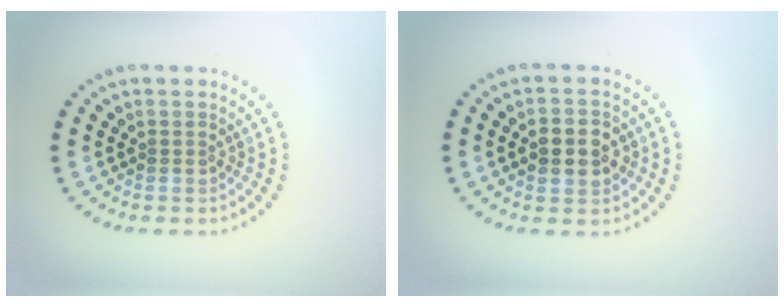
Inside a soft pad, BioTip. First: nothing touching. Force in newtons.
{"total": 3.3, "press": 3.3, "slide": 0.2}